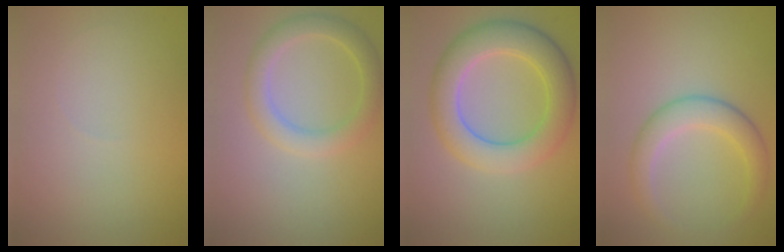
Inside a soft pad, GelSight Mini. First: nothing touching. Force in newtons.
{"total": 3.1, "press": 3.1, "slide": 0.1}
{"total": 6.3, "press": 6.3, "slide": 0.2}
{"total": 3.5, "press": 3.5, "slide": 0.1}